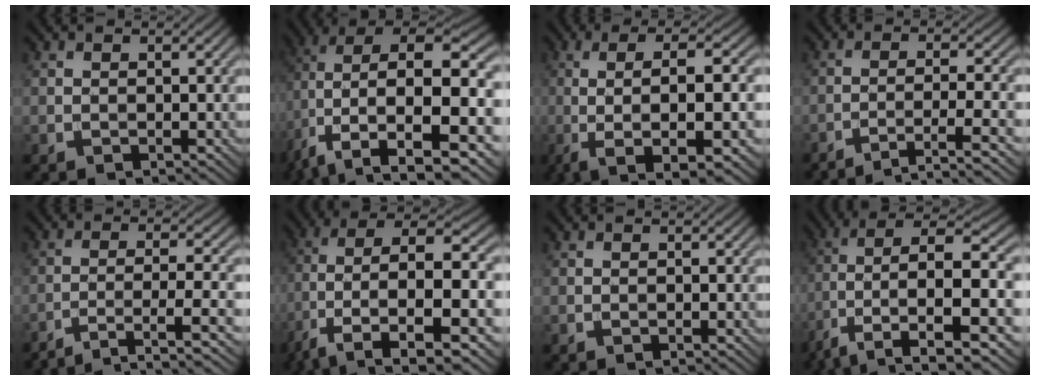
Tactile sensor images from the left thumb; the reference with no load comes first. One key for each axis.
{"total": 16.6, "fx": 0.2, "fy": 8.9, "fz": 14.0, "tx": -0.272, "ty": -0.033, "tz": 0.032}
{"total": 10.9, "fx": -1.8, "fy": 2.4, "fz": 10.5, "tx": -0.165, "ty": 0.015, "tz": -0.033}
{"total": 6.0, "fx": -3.8, "fy": 0.7, "fz": 4.6, "tx": -0.072, "ty": 0.011, "tz": -0.072}
{"total": 6.7, "fx": -4.1, "fy": 1.1, "fz": 5.2, "tx": -0.081, "ty": 0.007, "tz": -0.074}
{"total": 13.1, "fx": -1.7, "fy": 6.0, "fz": 11.5, "tx": -0.243, "ty": -0.013, "tz": -0.023}
{"total": 0.0}
{"total": 12.5, "fx": -1.1, "fy": 5.4, "fz": 11.2, "tx": -0.237, "ty": -0.015, "tz": -0.009}